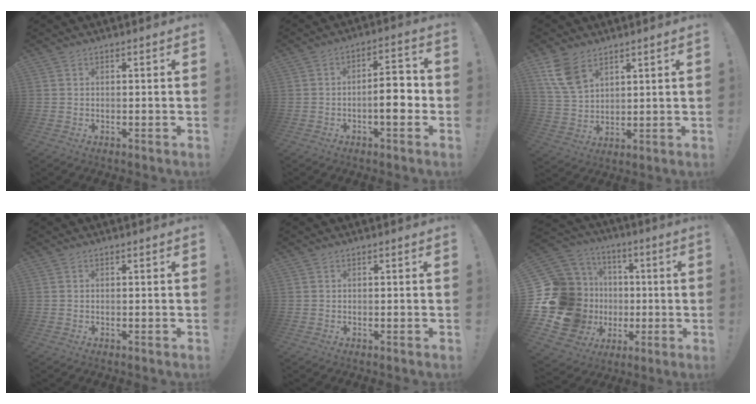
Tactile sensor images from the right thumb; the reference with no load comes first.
{"total": 9.5, "force": [-2.0, 3.5, 8.5], "torque": [-0.115, 0.013, -0.037]}
{"total": 9.8, "force": [6.1, 5.8, 5.0], "torque": [-0.097, -0.024, 0.121]}
{"total": 0.0}
{"total": 0.0}
{"total": 23.2, "force": [-2.1, 19.4, 12.6], "torque": [-0.267, -0.006, 0.022]}